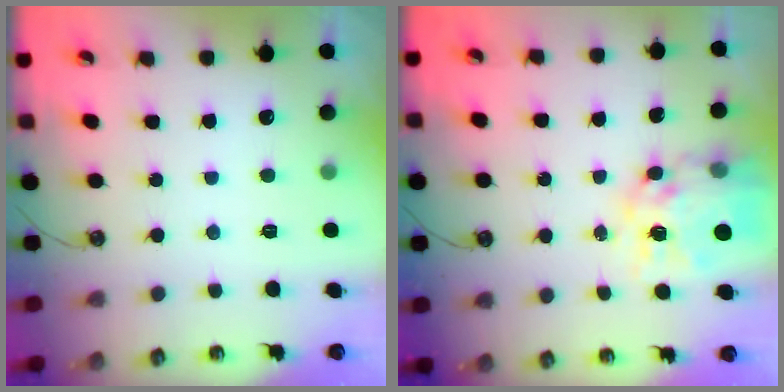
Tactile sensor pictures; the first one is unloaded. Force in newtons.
{"total": 14.5, "press": 14.5, "slide": 1.3}